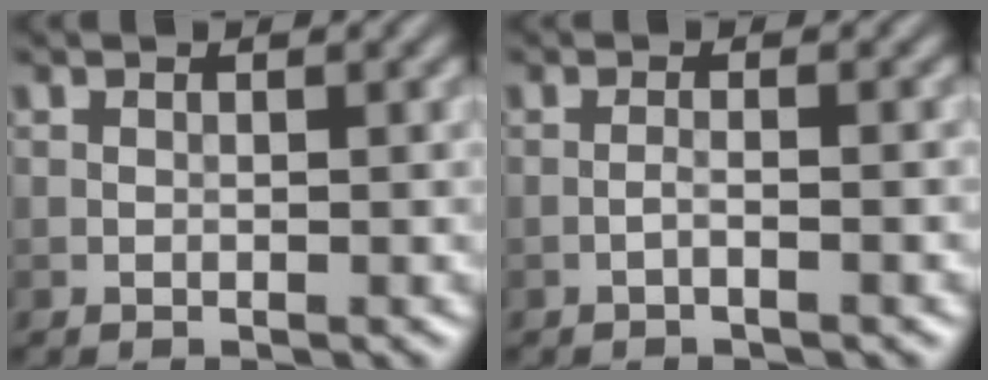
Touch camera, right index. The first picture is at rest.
{"total": 1.4, "force": [-0.7, 0.2, 1.2], "torque": [-0.019, 0.005, -0.018]}